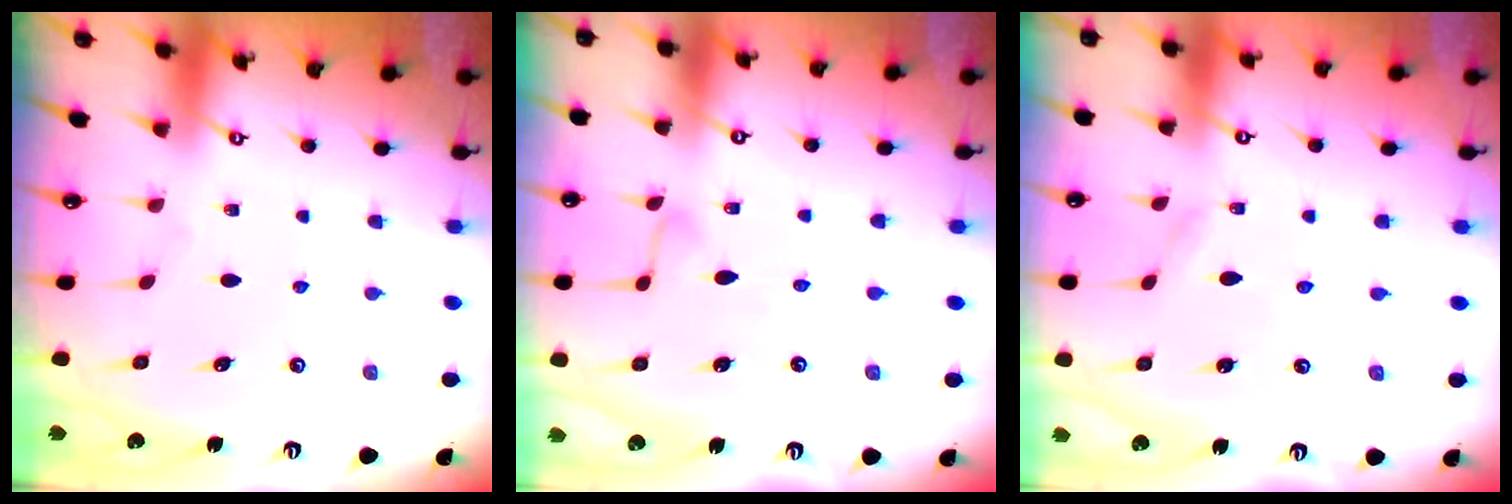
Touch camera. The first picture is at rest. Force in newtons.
{"total": 5.3, "press": 5.2, "slide": 0.4}
{"total": 1.9, "press": 1.9, "slide": 0.2}